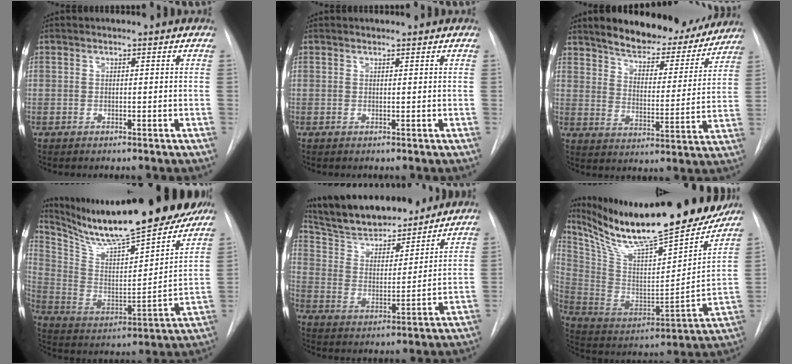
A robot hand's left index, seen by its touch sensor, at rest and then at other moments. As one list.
[{"total": 0.0}, {"total": 18.1, "force": [16.1, 5.0, 6.5], "torque": [-0.087, -0.019, 0.229]}, {"total": 24.5, "force": [21.2, 3.0, 11.8], "torque": [-0.205, -0.033, 0.326]}, {"total": 17.8, "force": [16.0, 4.0, 6.7], "torque": [-0.113, 0.011, 0.265]}, {"total": 27.5, "force": [23.7, 3.3, 13.7], "torque": [-0.251, -0.052, 0.368]}]